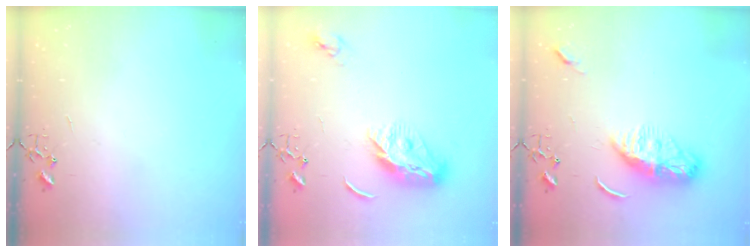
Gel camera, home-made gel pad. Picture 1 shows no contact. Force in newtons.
{"total": 12.7, "press": 12.7, "slide": 0.3}
{"total": 12.5, "press": 12.5, "slide": 1.1}